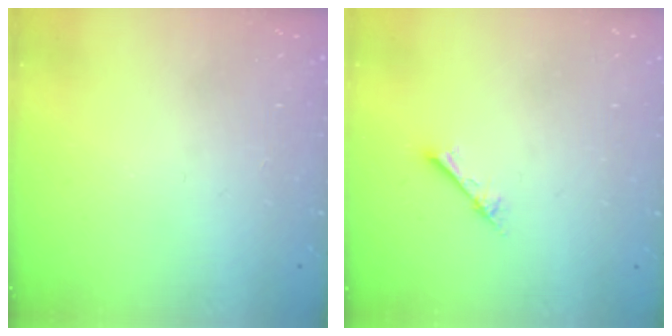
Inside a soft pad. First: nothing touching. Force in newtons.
{"total": 2.3, "press": 2.3, "slide": 0.3}